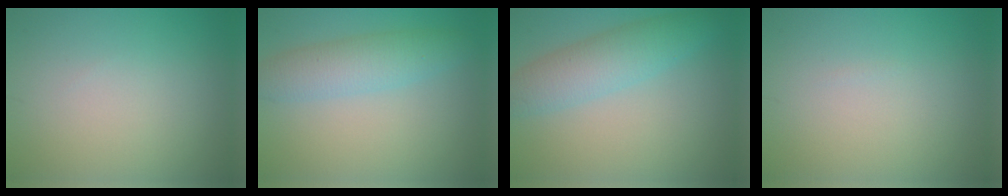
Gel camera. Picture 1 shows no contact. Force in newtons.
{"total": 4.2, "press": 4.2, "slide": 0.1}
{"total": 4.8, "press": 4.8, "slide": 0.1}
{"total": 0.0}